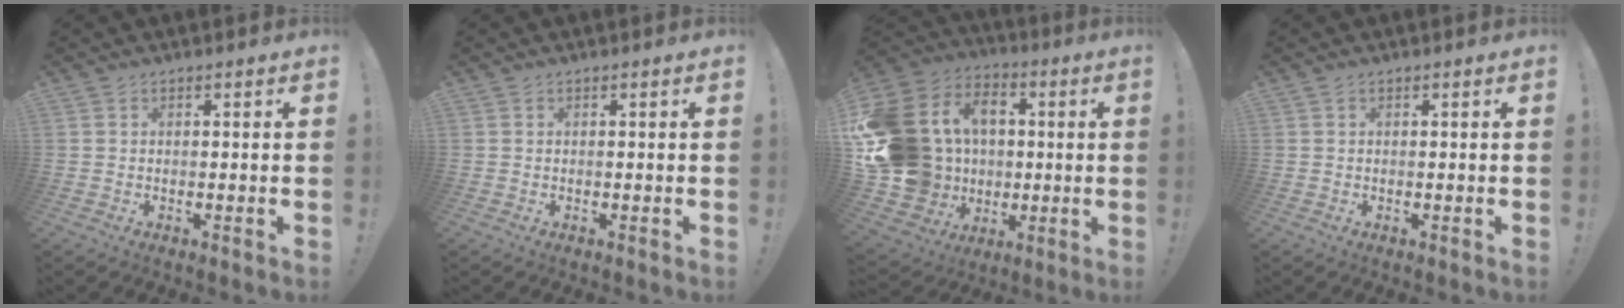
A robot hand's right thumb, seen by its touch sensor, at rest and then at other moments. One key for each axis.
{"total": 0.0}
{"total": 22.1, "fx": 1.7, "fy": 19.3, "fz": 10.8, "tx": -0.234, "ty": -0.002, "tz": 0.078}
{"total": 0.0}